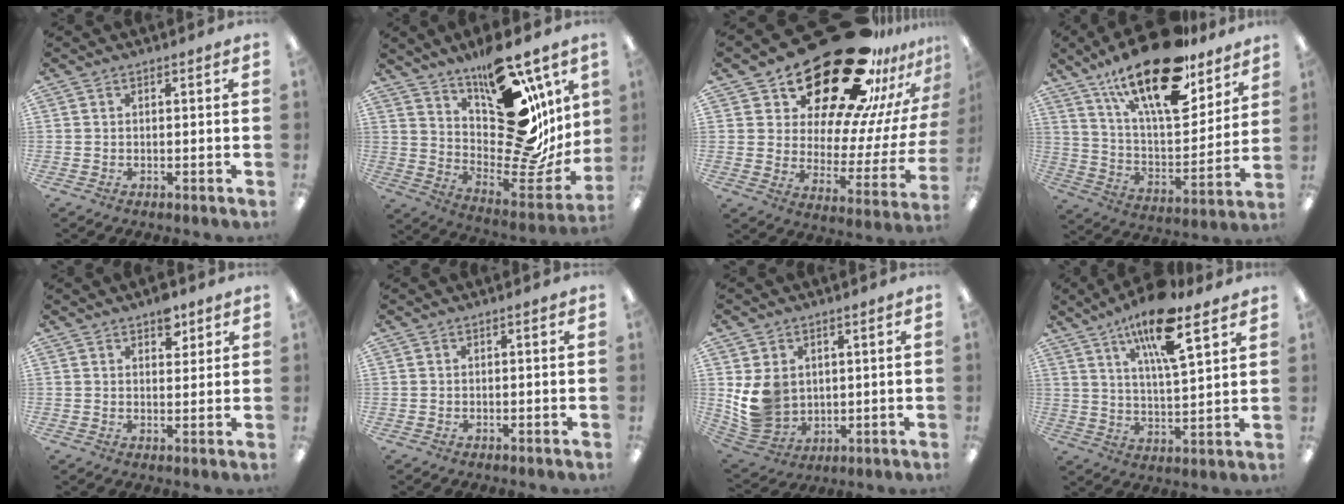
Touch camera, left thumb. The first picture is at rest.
{"total": 24.0, "force": [10.2, 11.9, 18.1], "torque": [-0.234, -0.087, 0.185]}
{"total": 28.8, "force": [22.1, 11.9, 14.3], "torque": [-0.206, -0.159, 0.385]}
{"total": 24.3, "force": [17.0, 8.7, 15.1], "torque": [-0.248, -0.102, 0.290]}
{"total": 5.5, "force": [3.5, 3.0, 2.9], "torque": [-0.017, -0.019, 0.055]}
{"total": 0.0}
{"total": 10.3, "force": [2.0, 8.9, 4.7], "torque": [-0.111, 0.001, 0.048]}
{"total": 15.3, "force": [9.8, 4.4, 10.9], "torque": [-0.191, -0.041, 0.162]}